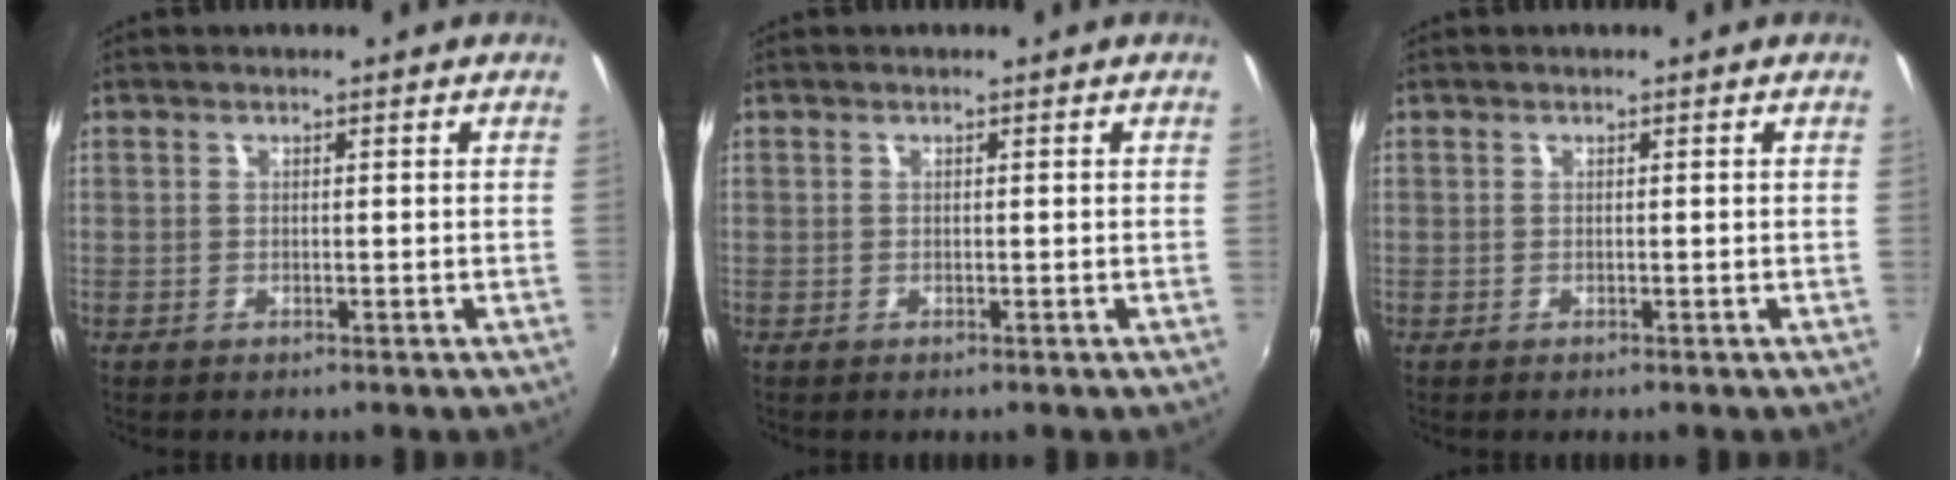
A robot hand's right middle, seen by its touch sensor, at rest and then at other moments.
{"total": 0.0}
{"total": 0.0}